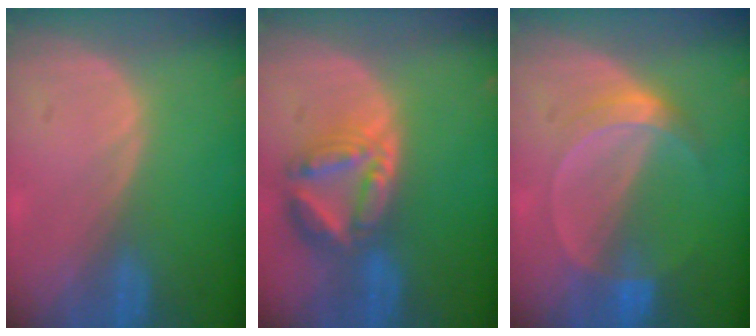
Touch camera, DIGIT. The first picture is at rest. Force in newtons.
{"total": 8.0, "press": 6.9, "slide": 4.0}
{"total": 5.0, "press": 4.5, "slide": 2.1}